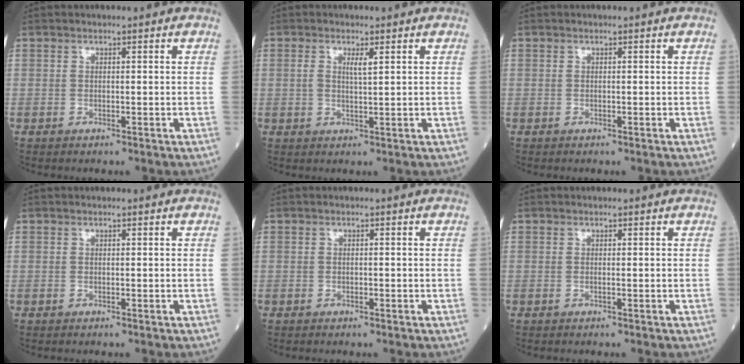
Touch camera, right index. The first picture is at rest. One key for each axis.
{"total": 2.1, "fx": 0.9, "fy": 0.2, "fz": 1.9, "tx": -0.040, "ty": 0.002, "tz": 0.018}
{"total": 0.0}
{"total": 0.0}
{"total": 0.0}
{"total": 0.0}